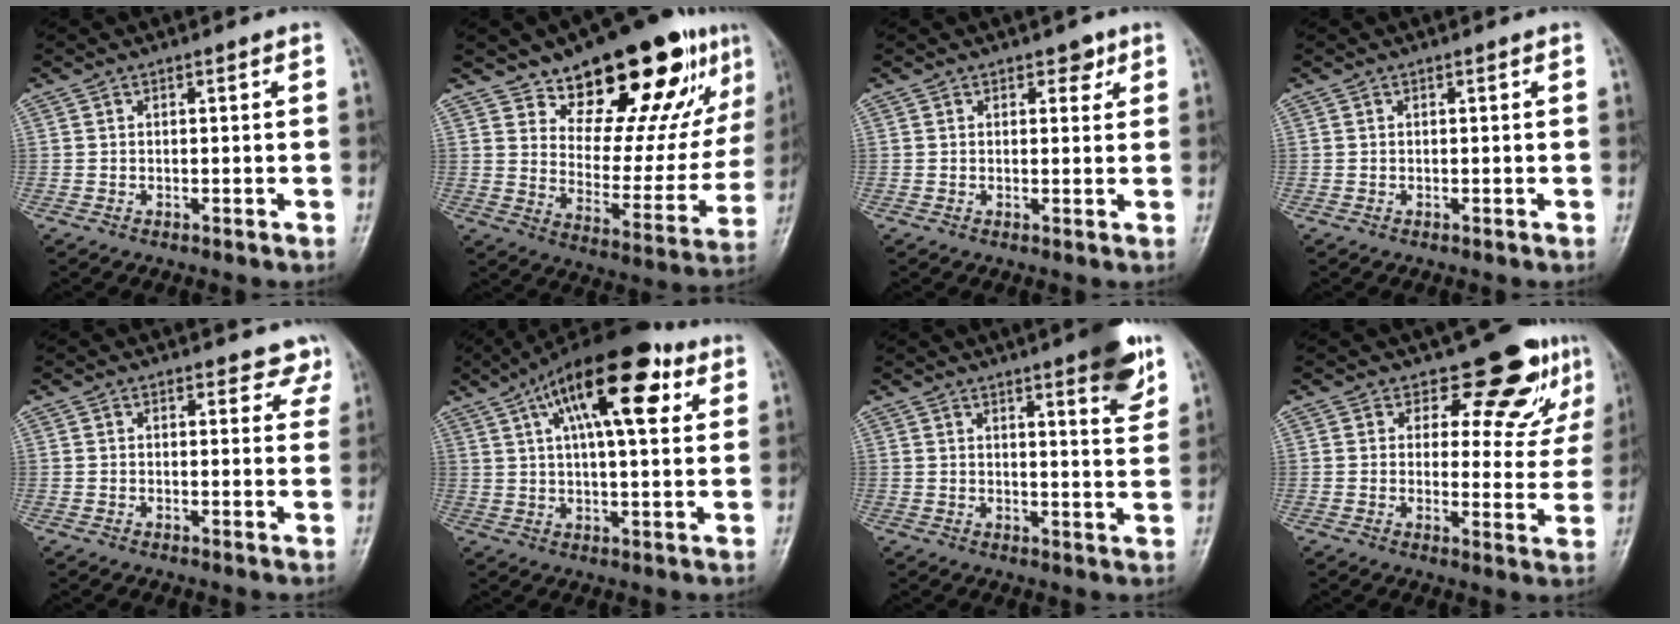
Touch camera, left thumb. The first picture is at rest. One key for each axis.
{"total": 23.9, "fx": 15.1, "fy": 10.1, "fz": 15.5, "tx": -0.163, "ty": -0.076, "tz": 0.231}
{"total": 2.4, "fx": 1.4, "fy": 1.5, "fz": 1.1, "tx": 0.003, "ty": -0.006, "tz": 0.017}
{"total": 0.0}
{"total": 4.2, "fx": 3.7, "fy": 2.1, "fz": 0.3, "tx": 0.033, "ty": -0.019, "tz": 0.020}
{"total": 19.2, "fx": 8.2, "fy": 7.3, "fz": 15.7, "tx": -0.233, "ty": 0.005, "tz": 0.125}
{"total": 8.7, "fx": 5.4, "fy": 1.7, "fz": 6.7, "tx": -0.071, "ty": -0.029, "tz": 0.066}
{"total": 10.7, "fx": 7.9, "fy": 5.3, "fz": 4.7, "tx": -0.018, "ty": -0.058, "tz": 0.091}